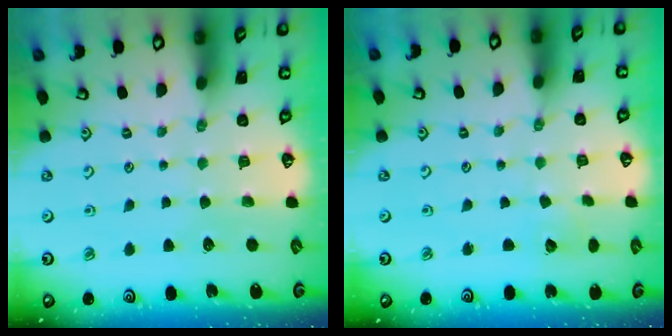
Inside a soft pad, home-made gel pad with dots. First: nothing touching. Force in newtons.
{"total": 2.3, "press": 2.2, "slide": 0.3}